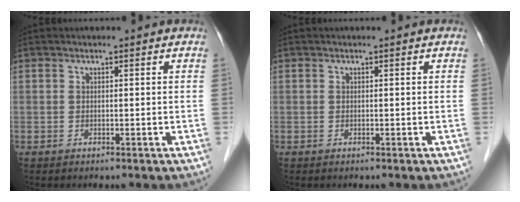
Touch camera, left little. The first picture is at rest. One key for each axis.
{"total": 0.0}